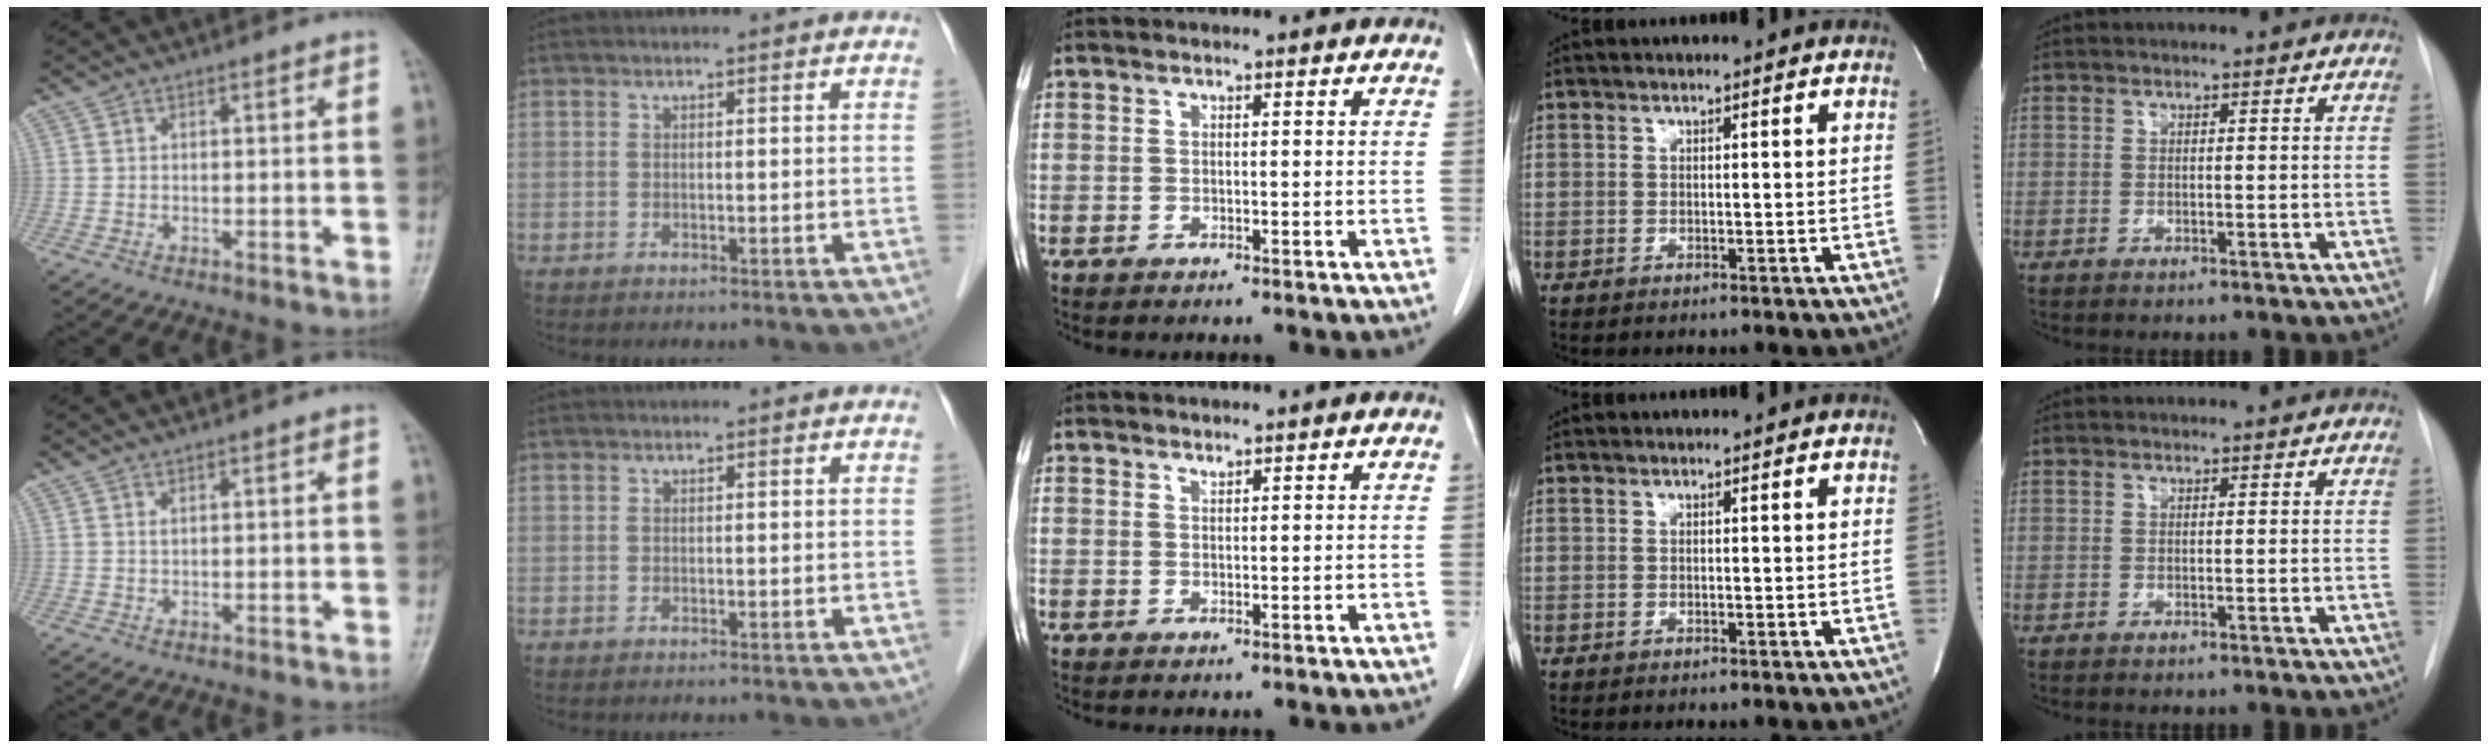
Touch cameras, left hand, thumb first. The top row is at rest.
{"thumb": {"total": 0.7, "force": [0.2, 0.3, 0.6], "torque": [-0.012, 0.006, 0.008]}, "middle": {"total": 0.5, "force": [0.5, 0.0, 0.1], "torque": [-0.007, -0.005, 0.010]}}